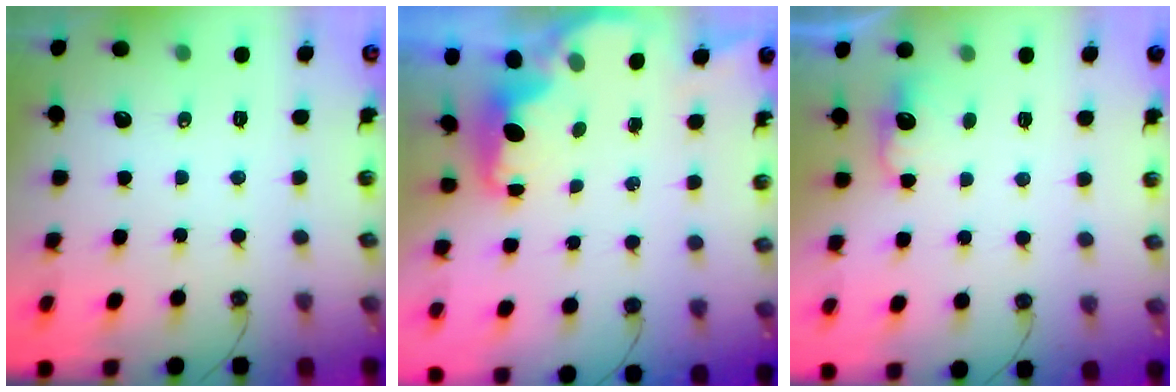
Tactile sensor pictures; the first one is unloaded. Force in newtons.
{"total": 1.4, "press": 1.2, "slide": 0.6}
{"total": 3.7, "press": 3.6, "slide": 1.0}